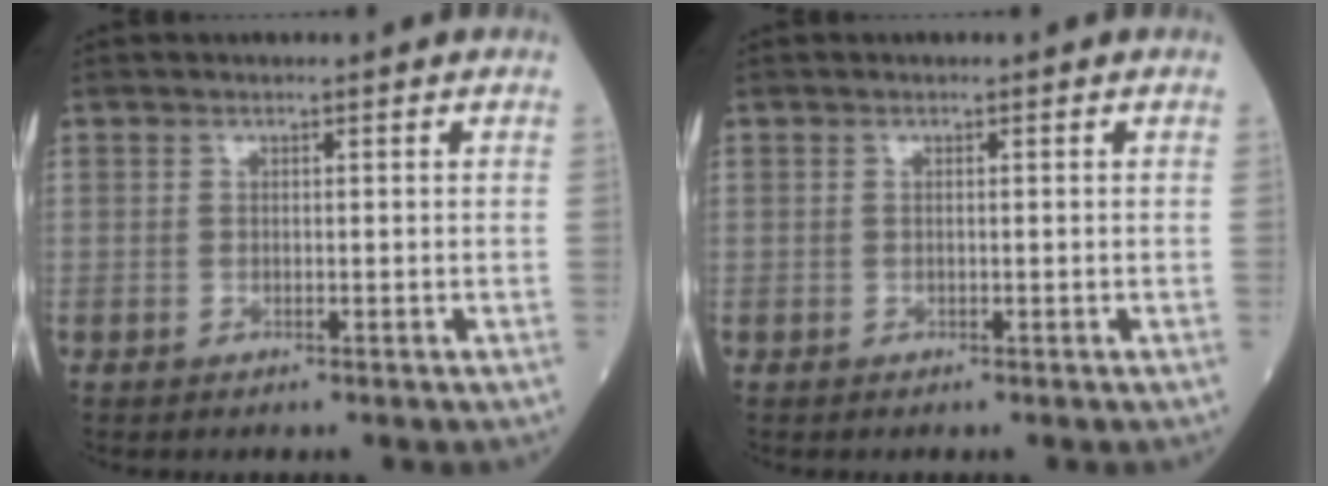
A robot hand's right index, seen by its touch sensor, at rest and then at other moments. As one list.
[{"total": 0.0}]